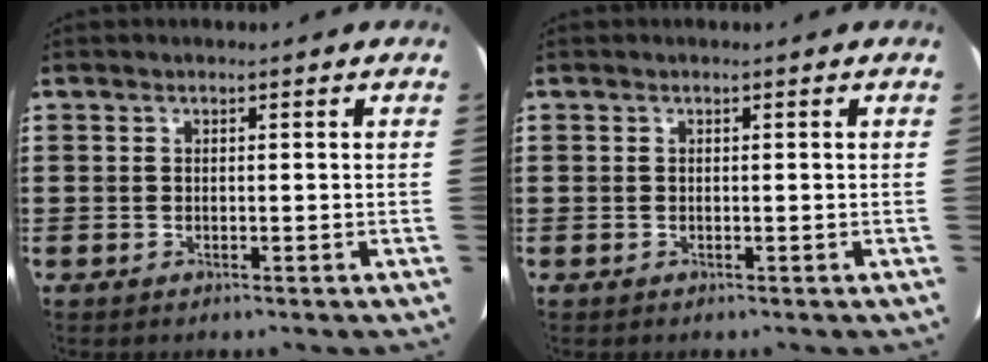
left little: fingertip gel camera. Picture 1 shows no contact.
{"total": 0.0}